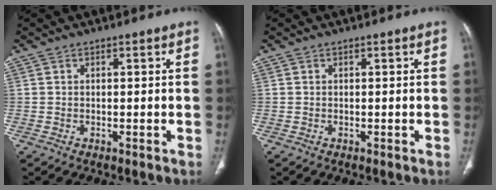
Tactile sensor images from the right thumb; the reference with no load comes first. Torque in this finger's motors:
{"motor_torque": [0.00, 0.00, -0.07, 0.07, 0.00]}